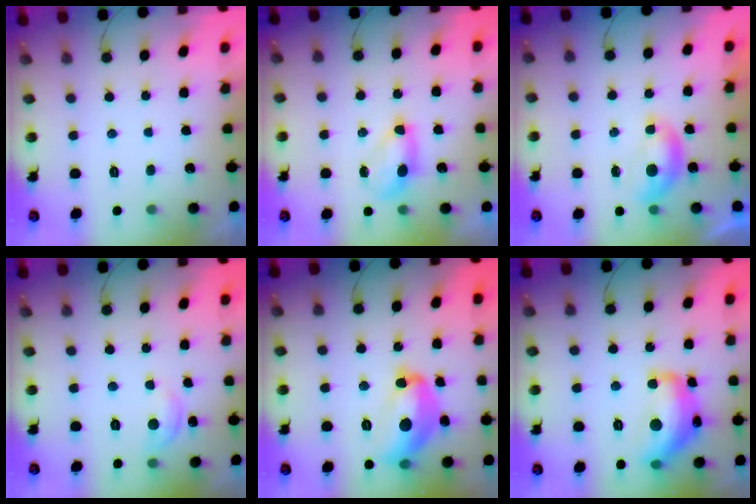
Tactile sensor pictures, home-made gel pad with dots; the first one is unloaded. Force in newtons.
{"total": 7.0, "press": 6.9, "slide": 1.1}
{"total": 5.3, "press": 5.2, "slide": 0.7}
{"total": 5.4, "press": 5.4, "slide": 0.5}
{"total": 15.0, "press": 14.9, "slide": 0.9}
{"total": 16.7, "press": 16.6, "slide": 1.1}